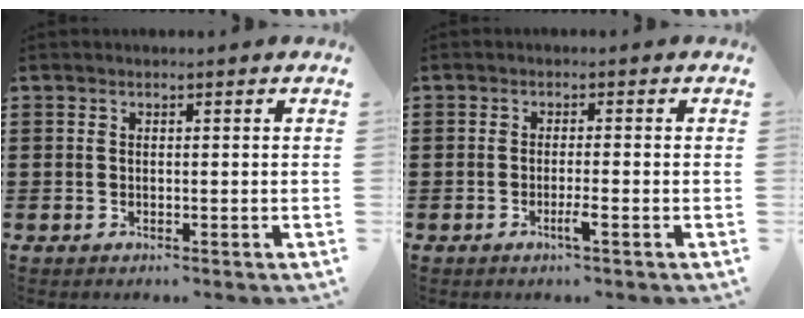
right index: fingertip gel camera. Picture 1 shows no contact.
{"total": 2.3, "force": [-1.2, -0.2, 2.0], "torque": [-0.032, -0.005, -0.022]}